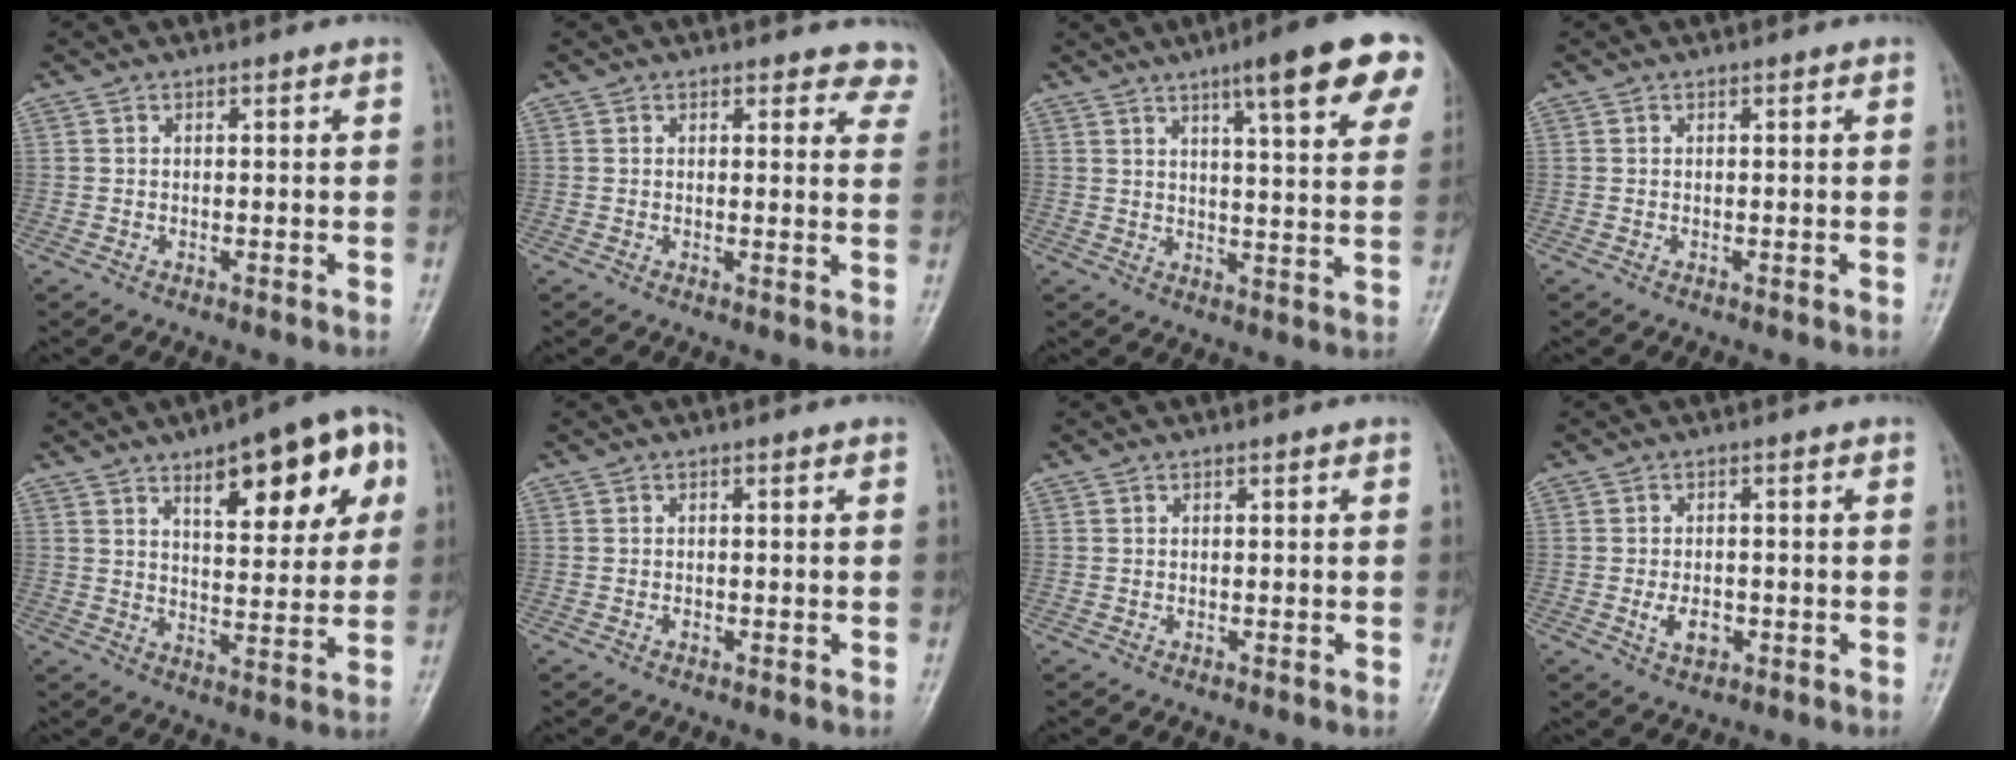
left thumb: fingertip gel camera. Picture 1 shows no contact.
{"total": 6.5, "force": [5.9, 2.7, 0.4], "torque": [0.050, -0.025, 0.035]}
{"total": 15.9, "force": [8.7, 2.8, 13.0], "torque": [-0.149, -0.030, 0.112]}
{"total": 0.0}
{"total": 16.9, "force": [7.3, 6.7, 13.7], "torque": [-0.137, -0.012, 0.099]}
{"total": 0.6, "force": [-0.2, 0.4, 0.3], "torque": [-0.003, 0.000, -0.005]}
{"total": 0.0}
{"total": 4.0, "force": [-1.1, 2.6, 2.8], "torque": [-0.046, 0.000, -0.014]}